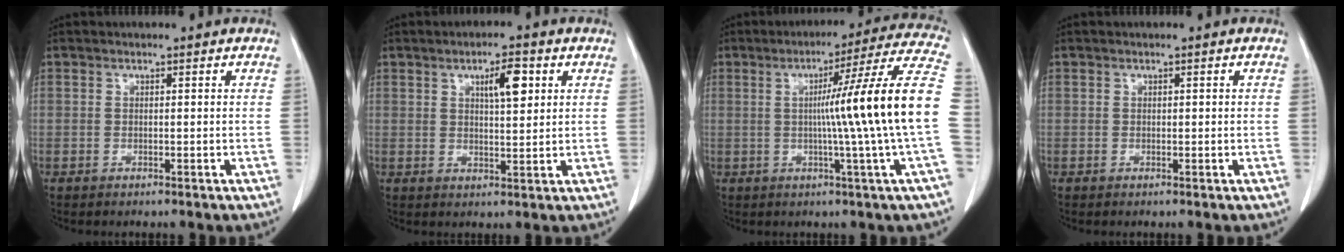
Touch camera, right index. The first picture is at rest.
{"total": 5.4, "force": [2.2, 1.4, 4.8], "torque": [-0.079, 0.004, 0.037]}
{"total": 17.1, "force": [-0.4, -3.1, 16.8], "torque": [-0.221, 0.003, -0.018]}
{"total": 0.5, "force": [0.1, 0.2, 0.5], "torque": [-0.005, 0.002, 0.003]}